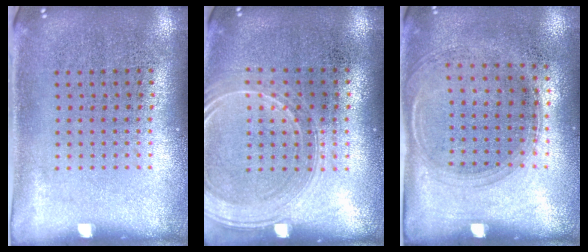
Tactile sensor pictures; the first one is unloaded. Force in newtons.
{"total": 1.5, "press": 1.5, "slide": 0.4}
{"total": 1.3, "press": 1.1, "slide": 0.7}